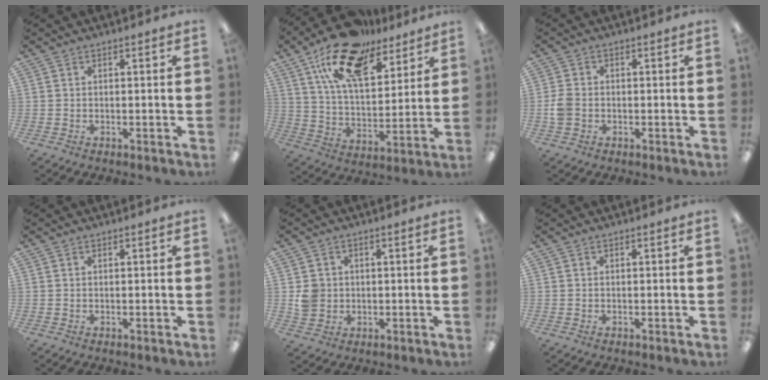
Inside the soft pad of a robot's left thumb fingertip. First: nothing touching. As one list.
[{"total": 18.7, "force": [13.0, 8.0, 10.8], "torque": [-0.193, -0.061, 0.229]}, {"total": 4.2, "force": [-0.8, 3.3, 2.6], "torque": [-0.049, 0.007, -0.013]}, {"total": 0.0}, {"total": 4.9, "force": [0.4, 4.6, 1.6], "torque": [-0.020, 0.007, 0.008]}, {"total": 0.0}]